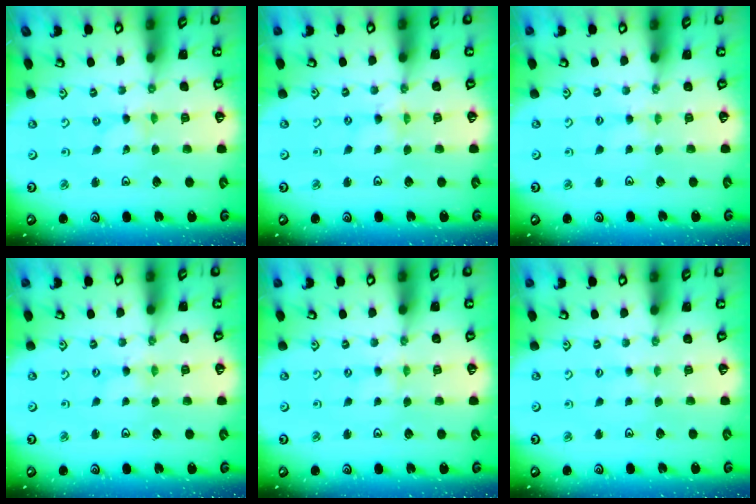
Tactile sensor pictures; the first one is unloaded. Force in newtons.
{"total": 0.0}
{"total": 2.6, "press": 2.6, "slide": 0.4}
{"total": 0.7, "press": 0.7, "slide": 0.1}
{"total": 0.5, "press": 0.5, "slide": 0.2}
{"total": 1.4, "press": 1.4, "slide": 0.2}